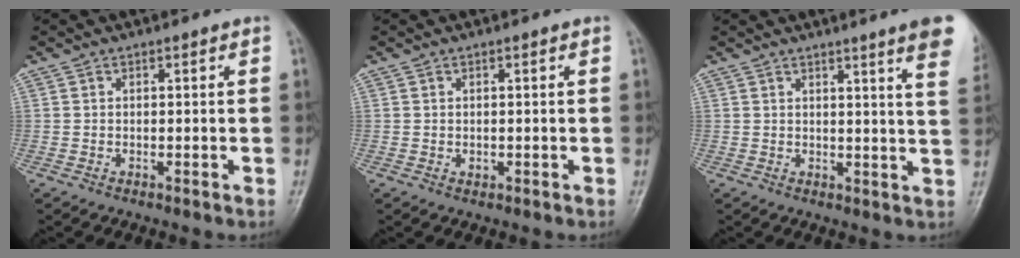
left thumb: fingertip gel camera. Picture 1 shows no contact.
{"total": 0.9, "force": [0.1, 0.7, 0.6], "torque": [-0.006, -0.001, 0.003]}
{"total": 10.3, "force": [6.7, 0.3, 7.8], "torque": [-0.085, -0.025, 0.064]}